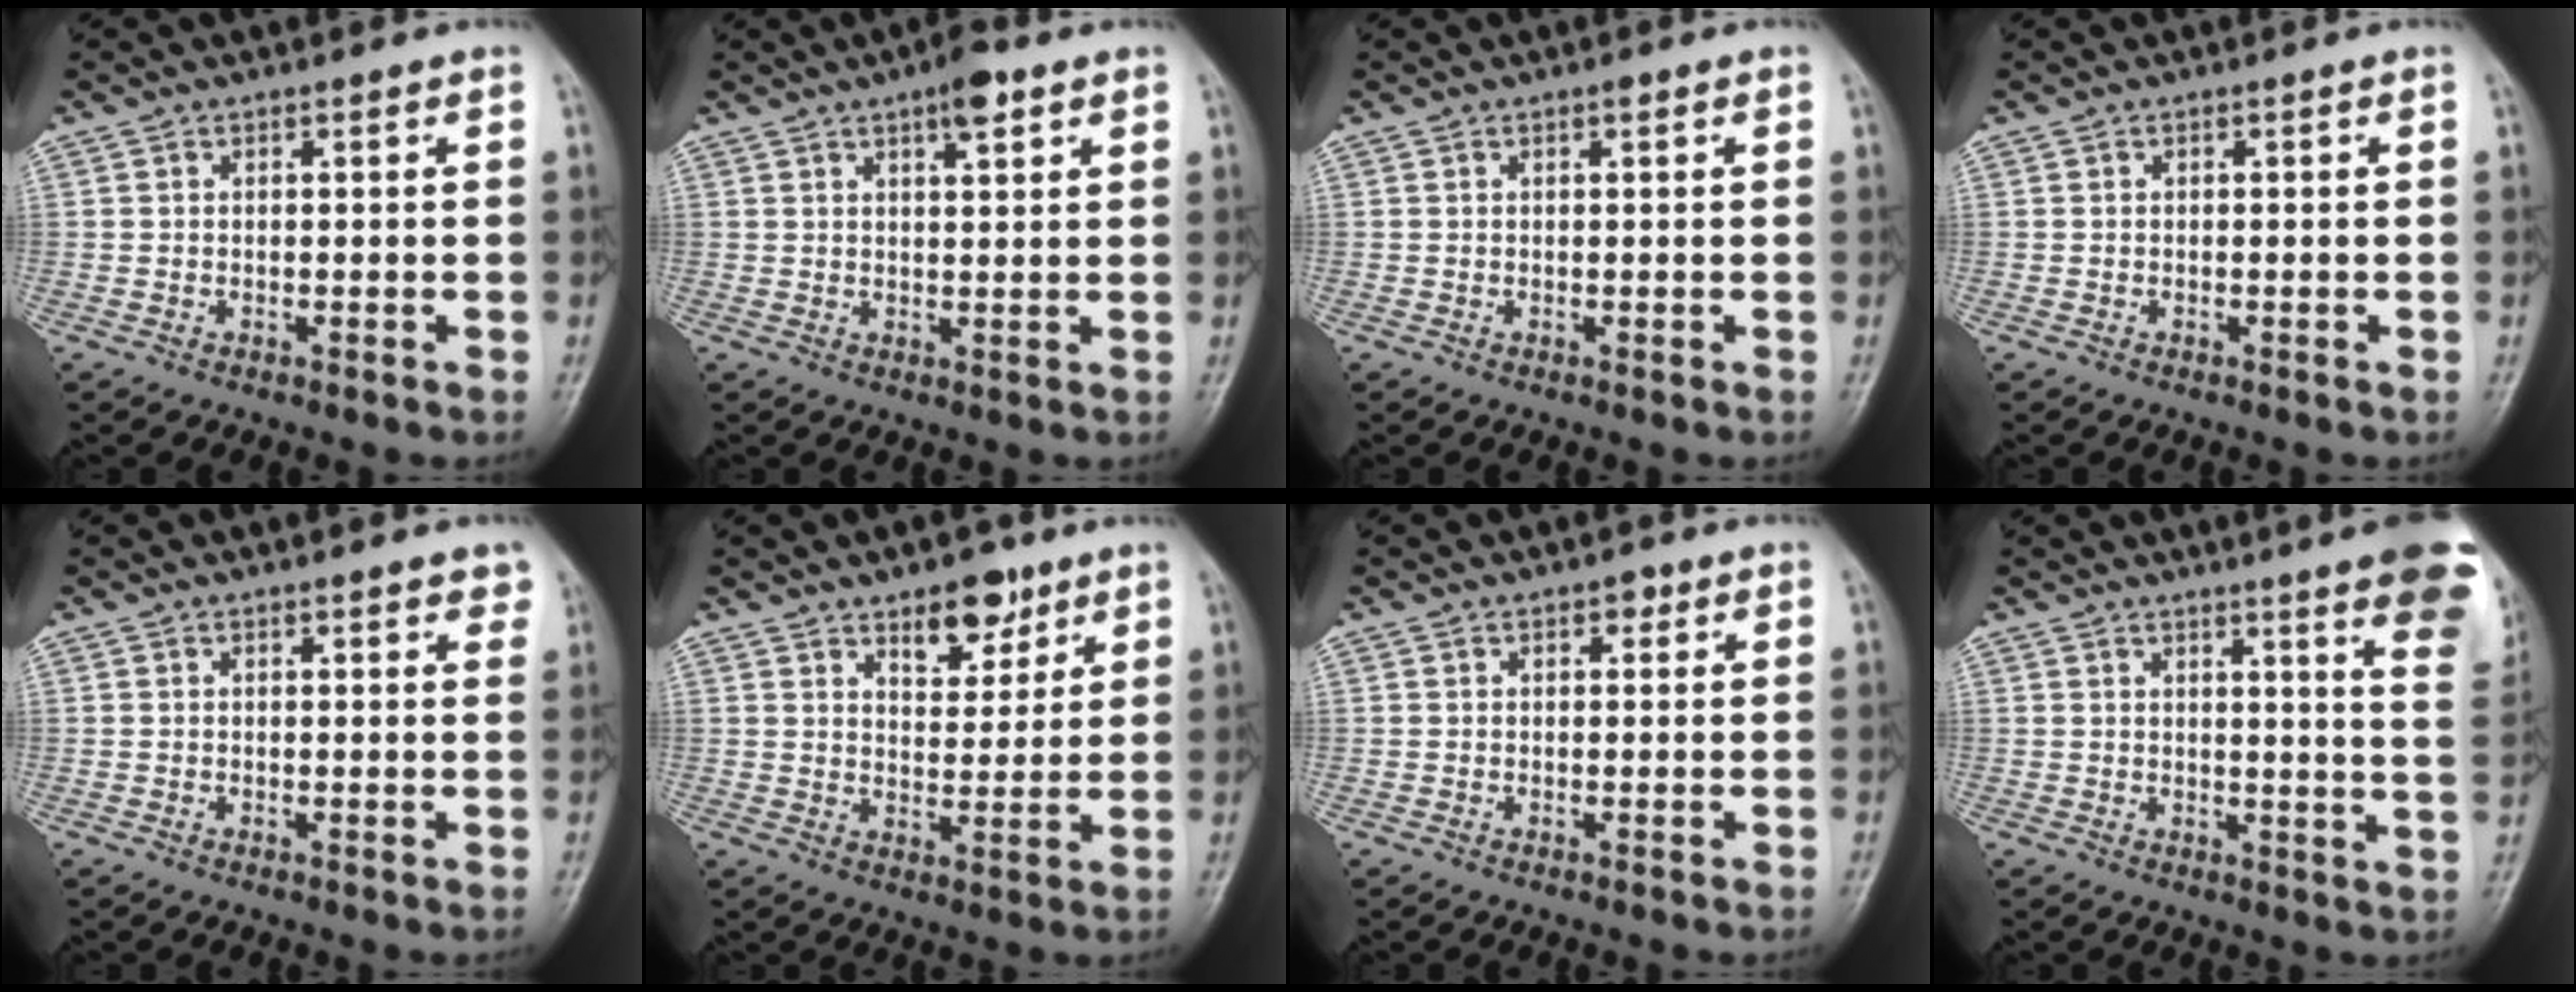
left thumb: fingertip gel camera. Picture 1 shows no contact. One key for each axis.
{"total": 5.2, "fx": 3.0, "fy": 1.7, "fz": 4.0, "tx": -0.051, "ty": -0.008, "tz": 0.041}
{"total": 0.6, "fx": 0.3, "fy": 0.2, "fz": 0.5, "tx": -0.007, "ty": 0.001, "tz": 0.003}
{"total": 0.0}
{"total": 3.2, "fx": 2.2, "fy": 1.1, "fz": 2.0, "tx": -0.007, "ty": -0.003, "tz": 0.024}
{"total": 8.0, "fx": 5.1, "fy": 4.0, "fz": 4.6, "tx": -0.039, "ty": -0.031, "tz": 0.078}
{"total": 1.8, "fx": 1.0, "fy": 1.0, "fz": 1.1, "tx": -0.006, "ty": -0.001, "tz": 0.010}
{"total": 15.6, "fx": 9.6, "fy": 1.8, "fz": 12.2, "tx": -0.130, "ty": -0.042, "tz": 0.097}